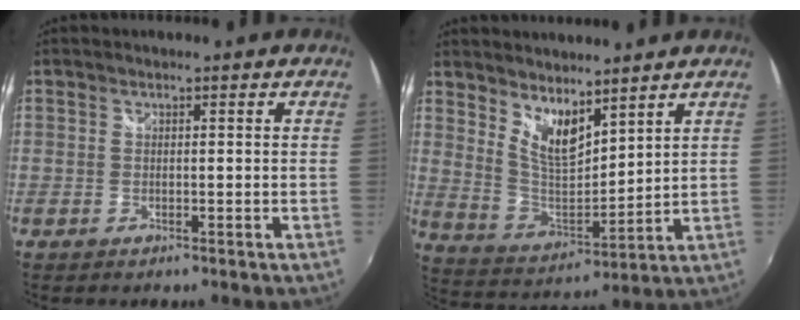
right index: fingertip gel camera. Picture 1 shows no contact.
{"total": 9.2, "force": [6.3, 3.5, 5.7], "torque": [-0.100, -0.012, 0.126]}